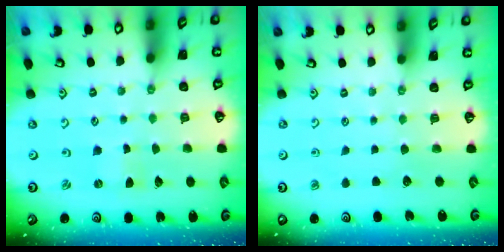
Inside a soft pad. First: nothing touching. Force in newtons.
{"total": 0.0}